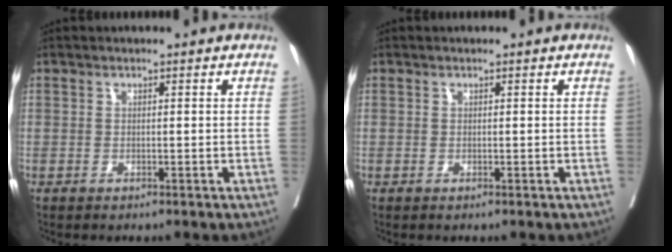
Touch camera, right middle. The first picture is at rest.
{"total": 0.0}